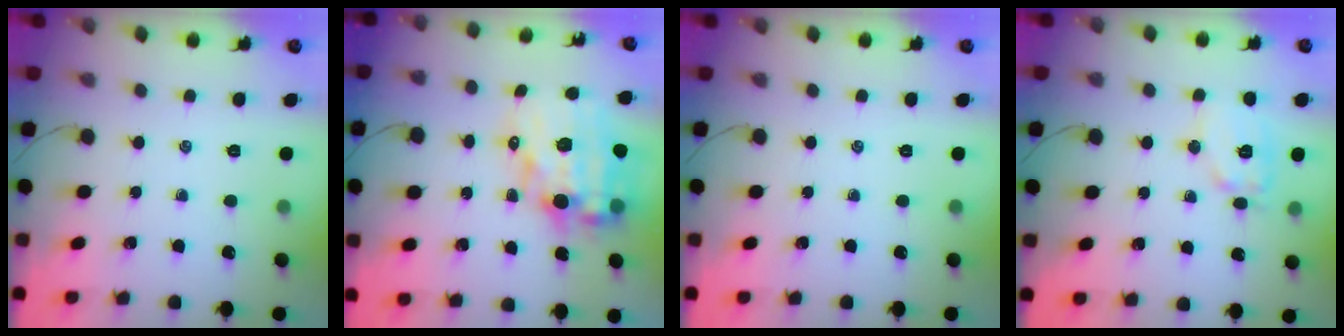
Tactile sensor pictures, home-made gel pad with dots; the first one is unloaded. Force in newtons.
{"total": 16.5, "press": 16.0, "slide": 4.1}
{"total": 0.0}
{"total": 10.3, "press": 10.3, "slide": 0.3}